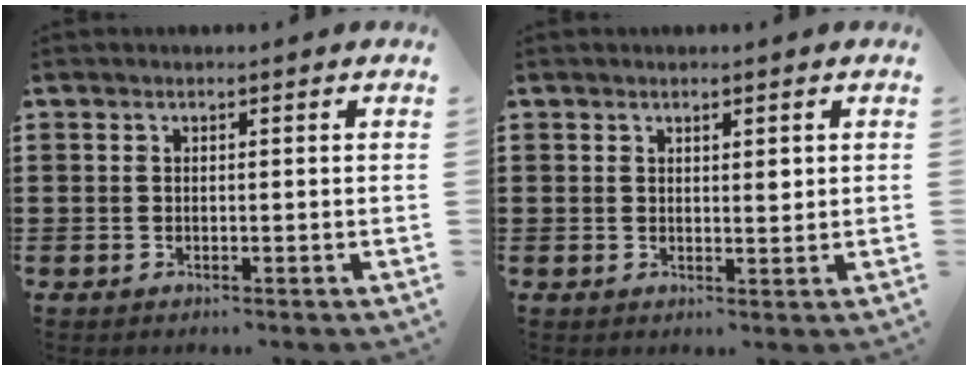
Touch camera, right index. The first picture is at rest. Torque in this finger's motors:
{"motor_torque": [-0.18, 0.05, 0.09, 0.00]}